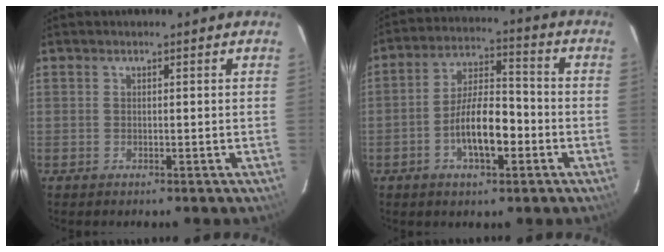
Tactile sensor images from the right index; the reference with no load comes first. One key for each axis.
{"total": 10.2, "fx": -3.5, "fy": 3.9, "fz": 8.7, "tx": -0.164, "ty": 0.009, "tz": -0.057}